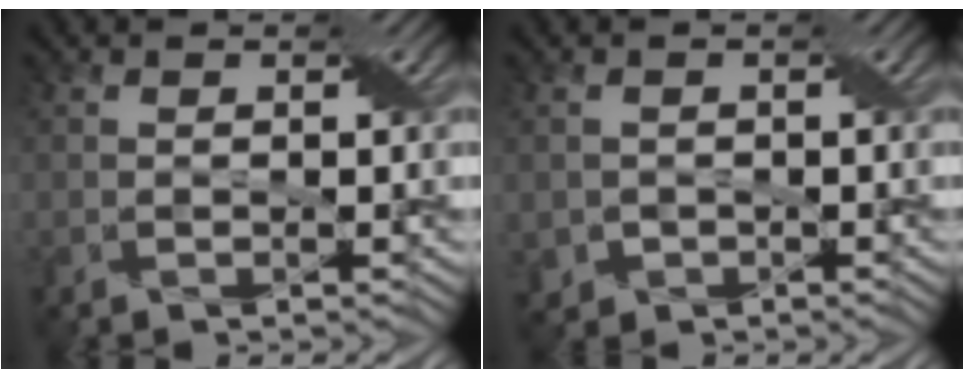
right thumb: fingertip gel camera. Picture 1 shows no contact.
{"total": 2.1, "force": [-0.9, 1.9, 0.2], "torque": [-0.012, -0.012, -0.018]}